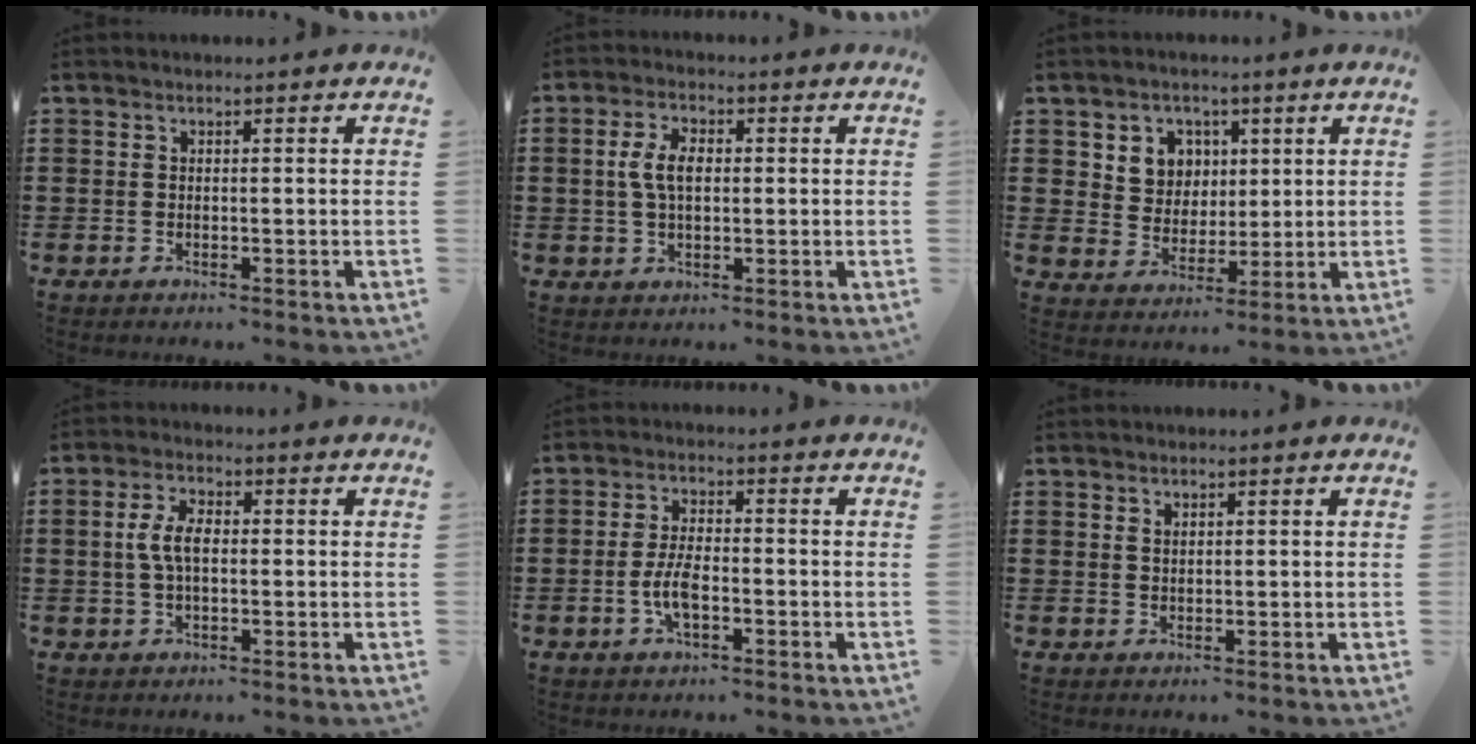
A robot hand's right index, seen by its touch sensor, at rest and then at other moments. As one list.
[{"total": 5.1, "force": [0.4, 2.7, 4.3], "torque": [-0.102, 0.006, 0.001]}, {"total": 5.7, "force": [2.3, 5.1, 1.0], "torque": [-0.041, 0.008, 0.039]}, {"total": 4.9, "force": [0.2, 2.3, 4.4], "torque": [-0.107, 0.001, -0.006]}, {"total": 5.0, "force": [-1.3, 2.0, 4.3], "torque": [-0.097, 0.001, -0.029]}, {"total": 0.9, "force": [0.7, 0.5, 0.2], "torque": [-0.007, 0.003, 0.014]}]